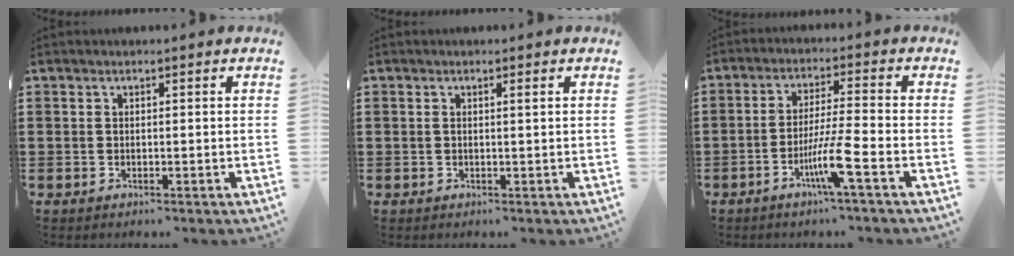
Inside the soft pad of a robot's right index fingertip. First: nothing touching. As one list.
[{"total": 0.7, "force": [0.2, 0.0, 0.7], "torque": [-0.013, -0.001, 0.004]}, {"total": 7.3, "force": [-3.6, -0.3, 6.4], "torque": [-0.126, -0.014, -0.068]}]